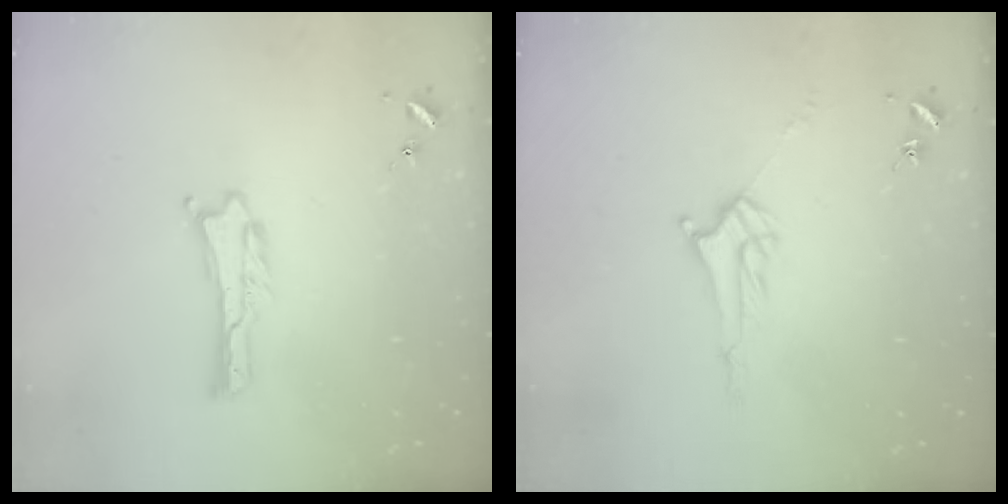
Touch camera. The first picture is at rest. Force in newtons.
{"total": 3.0, "press": 3.0, "slide": 0.3}